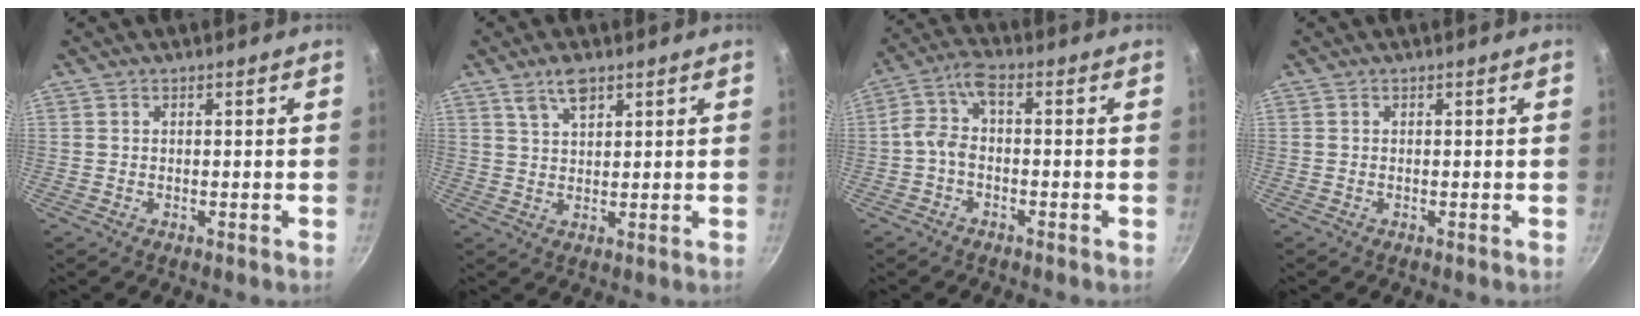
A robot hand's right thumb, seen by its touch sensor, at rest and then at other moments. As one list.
[{"total": 4.6, "force": [2.9, 1.9, 3.0], "torque": [-0.048, -0.012, 0.053]}, {"total": 5.3, "force": [-1.5, 2.8, 4.2], "torque": [-0.101, 0.029, -0.036]}, {"total": 0.0}]